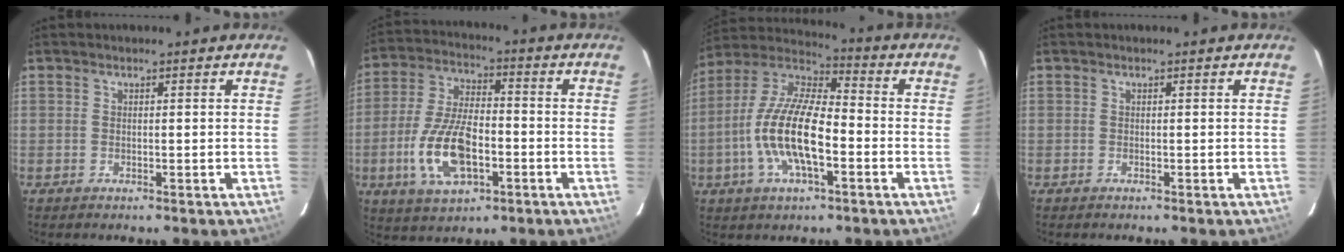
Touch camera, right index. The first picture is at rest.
{"total": 14.3, "force": [-4.5, 6.6, 11.9], "torque": [-0.250, -0.001, -0.078]}
{"total": 16.1, "force": [-4.3, 5.7, 14.5], "torque": [-0.289, 0.001, -0.087]}
{"total": 0.0}